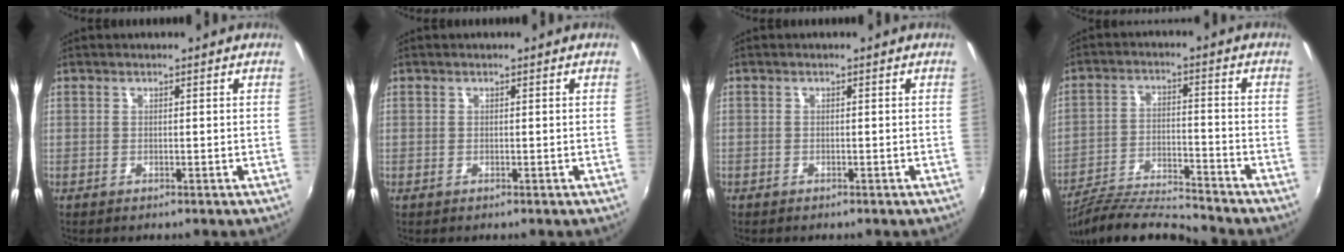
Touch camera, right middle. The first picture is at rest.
{"total": 0.0}
{"total": 0.9, "force": [-0.6, 0.6, -0.1], "torque": [-0.003, 0.004, -0.011]}
{"total": 12.2, "force": [-11.7, -0.5, 3.4], "torque": [-0.081, -0.015, -0.215]}